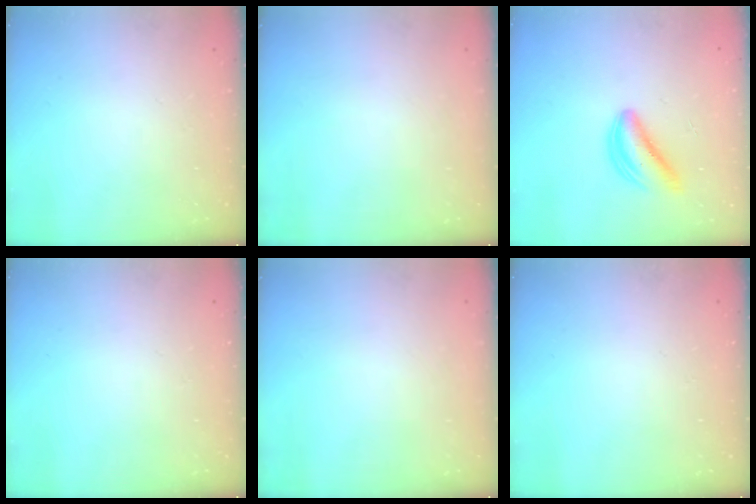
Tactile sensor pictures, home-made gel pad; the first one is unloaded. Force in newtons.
{"total": 0.0}
{"total": 5.4, "press": 5.3, "slide": 1.1}
{"total": 0.0}
{"total": 0.0}
{"total": 0.0}